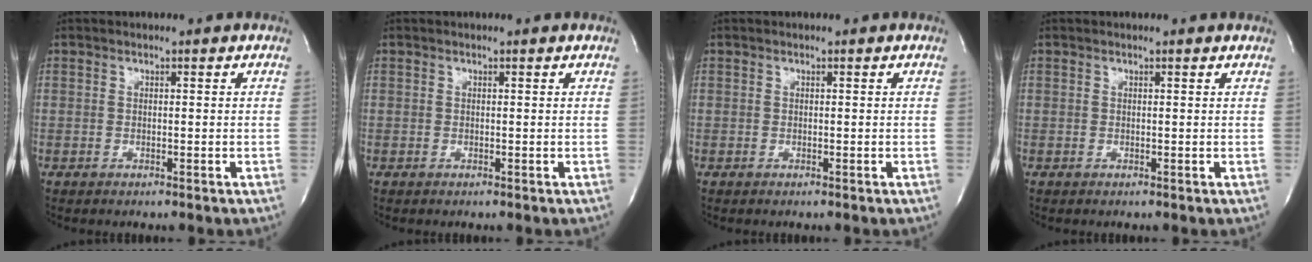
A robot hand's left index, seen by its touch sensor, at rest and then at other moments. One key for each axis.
{"total": 0.8, "fx": 0.8, "fy": 0.0, "fz": 0.2, "tx": -0.009, "ty": 0.005, "tz": 0.008}
{"total": 0.0}
{"total": 1.5, "fx": 1.5, "fy": 0.0, "fz": 0.3, "tx": -0.014, "ty": 0.005, "tz": 0.014}